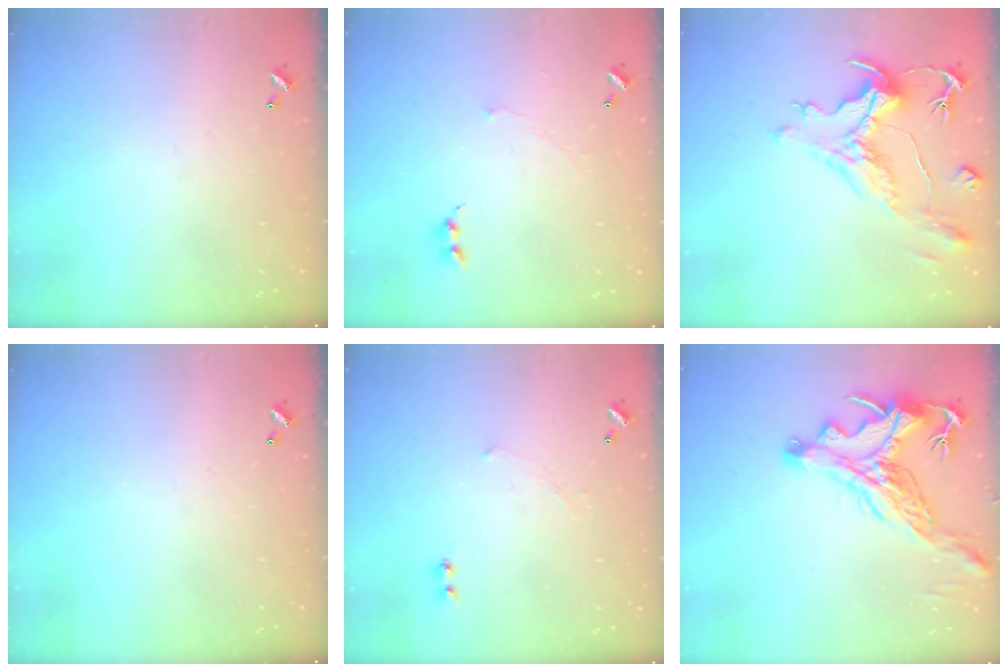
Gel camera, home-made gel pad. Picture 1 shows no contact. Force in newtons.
{"total": 2.4, "press": 2.3, "slide": 0.7}
{"total": 1.9, "press": 0.8, "slide": 1.7}
{"total": 0.0}
{"total": 1.1, "press": 0.9, "slide": 0.5}
{"total": 5.4, "press": 5.1, "slide": 1.8}